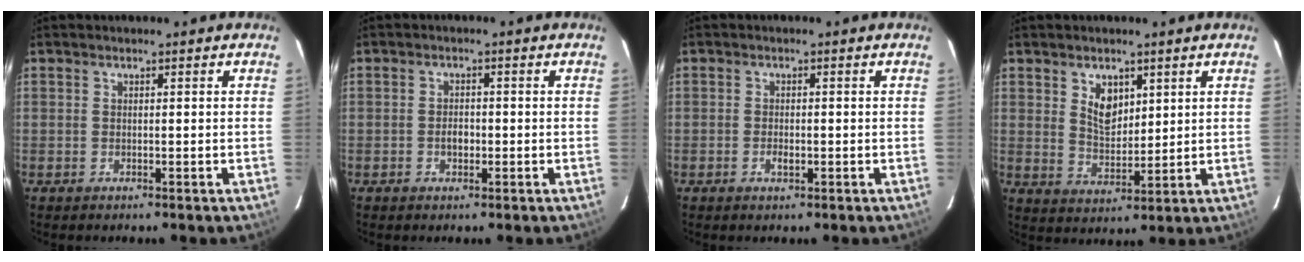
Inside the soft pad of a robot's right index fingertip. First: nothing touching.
{"total": 2.1, "force": [-0.6, 1.4, 1.4], "torque": [-0.027, 0.004, -0.012]}
{"total": 1.8, "force": [-0.7, 1.0, 1.4], "torque": [-0.027, 0.000, -0.012]}
{"total": 6.0, "force": [2.8, 3.7, 3.9], "torque": [-0.062, 0.001, 0.056]}